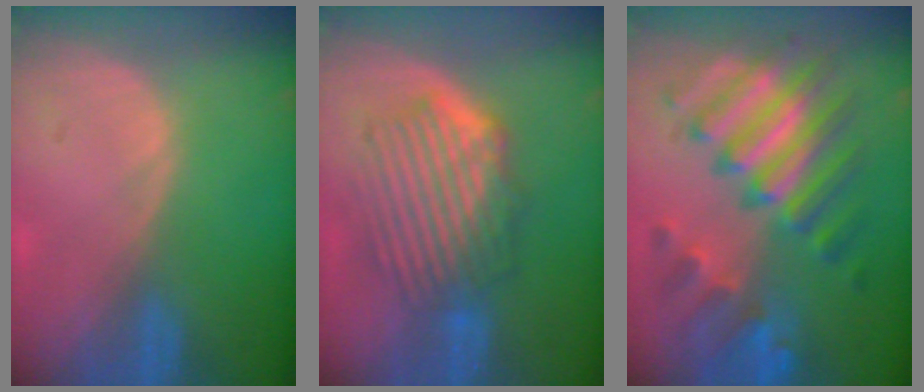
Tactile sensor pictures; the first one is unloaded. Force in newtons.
{"total": 9.1, "press": 8.2, "slide": 4.0}
{"total": 11.8, "press": 11.8, "slide": 1.2}